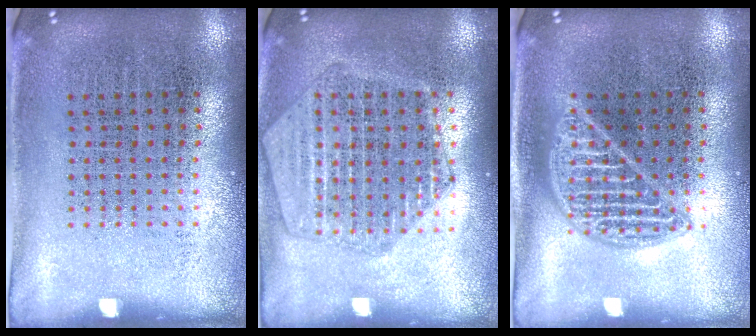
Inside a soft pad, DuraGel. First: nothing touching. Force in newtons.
{"total": 1.9, "press": 1.8, "slide": 0.6}
{"total": 2.3, "press": 2.3, "slide": 0.3}